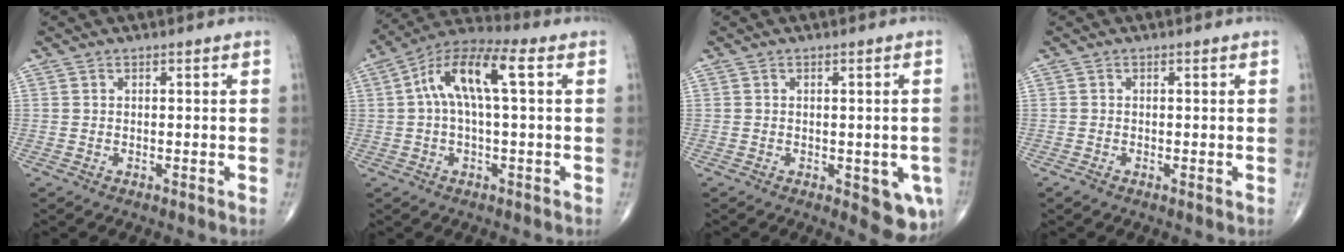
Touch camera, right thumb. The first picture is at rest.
{"total": 12.0, "force": [2.3, 4.0, 11.1], "torque": [-0.225, 0.040, 0.033]}
{"total": 7.1, "force": [-2.2, 3.0, 6.0], "torque": [-0.047, -0.008, -0.022]}
{"total": 1.1, "force": [-0.4, 0.4, 0.9], "torque": [-0.019, -0.004, -0.011]}